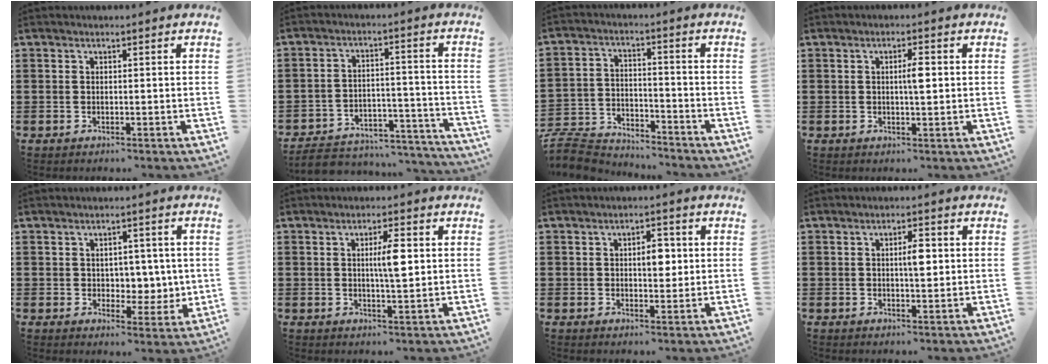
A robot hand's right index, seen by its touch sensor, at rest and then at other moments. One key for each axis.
{"total": 5.5, "fx": -5.1, "fy": 1.4, "fz": 1.4, "tx": -0.028, "ty": 0.009, "tz": -0.102}
{"total": 7.1, "fx": -6.9, "fy": 1.4, "fz": 0.9, "tx": -0.034, "ty": 0.012, "tz": -0.142}
{"total": 2.9, "fx": 0.4, "fy": 0.7, "fz": 2.8, "tx": -0.046, "ty": -0.002, "tz": 0.002}
{"total": 4.5, "fx": 1.0, "fy": 3.7, "fz": 2.4, "tx": -0.038, "ty": 0.001, "tz": 0.012}
{"total": 5.0, "fx": 0.8, "fy": 1.1, "fz": 4.8, "tx": -0.093, "ty": 0.006, "tz": 0.011}
{"total": 4.2, "fx": 0.6, "fy": 2.2, "fz": 3.5, "tx": -0.048, "ty": 0.002, "tz": 0.002}
{"total": 3.4, "fx": 0.5, "fy": 1.1, "fz": 3.2, "tx": -0.054, "ty": 0.003, "tz": 0.003}